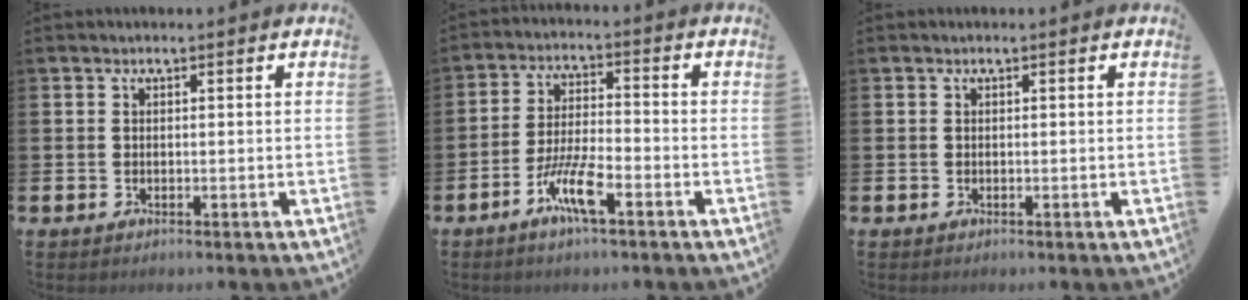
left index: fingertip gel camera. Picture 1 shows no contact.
{"total": 6.5, "force": [-3.3, 1.3, 5.5], "torque": [-0.118, -0.006, -0.062]}
{"total": 0.0}